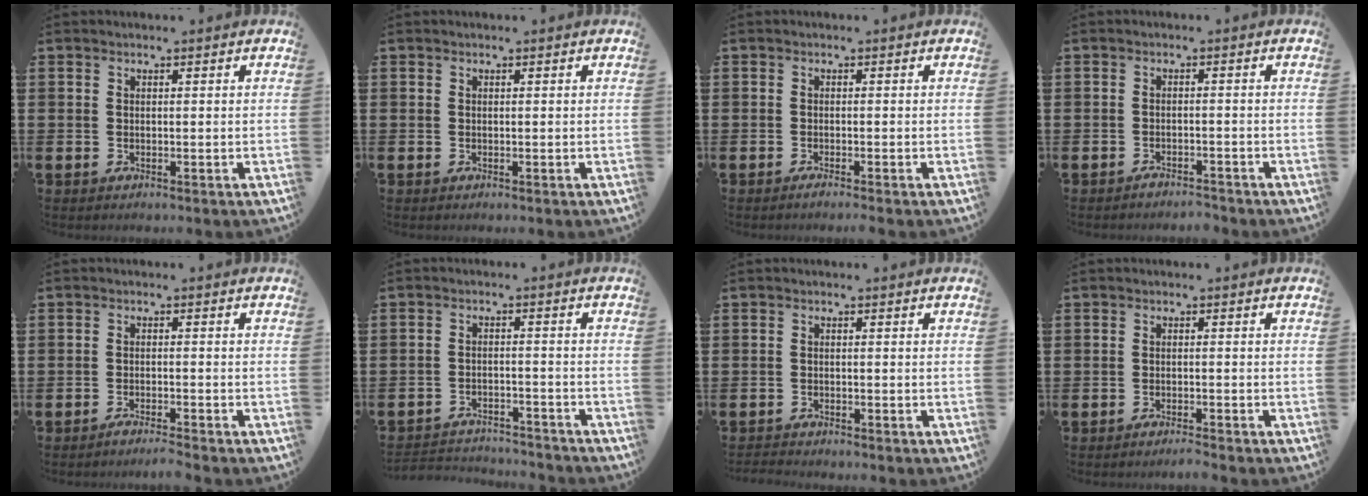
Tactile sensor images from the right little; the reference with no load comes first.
{"total": 0.0}
{"total": 0.7, "force": [-0.5, -0.1, 0.5], "torque": [-0.006, -0.003, -0.011]}
{"total": 1.6, "force": [-1.6, 0.0, 0.0], "torque": [-0.006, 0.002, -0.032]}
{"total": 1.6, "force": [-1.5, -0.2, 0.5], "torque": [-0.007, 0.001, -0.029]}
{"total": 2.9, "force": [-2.9, 0.3, -0.1], "torque": [-0.005, 0.003, -0.063]}
{"total": 1.0, "force": [-1.0, 0.0, 0.0], "torque": [-0.003, -0.001, -0.020]}
{"total": 1.2, "force": [-1.1, -0.1, 0.4], "torque": [-0.007, -0.002, -0.021]}